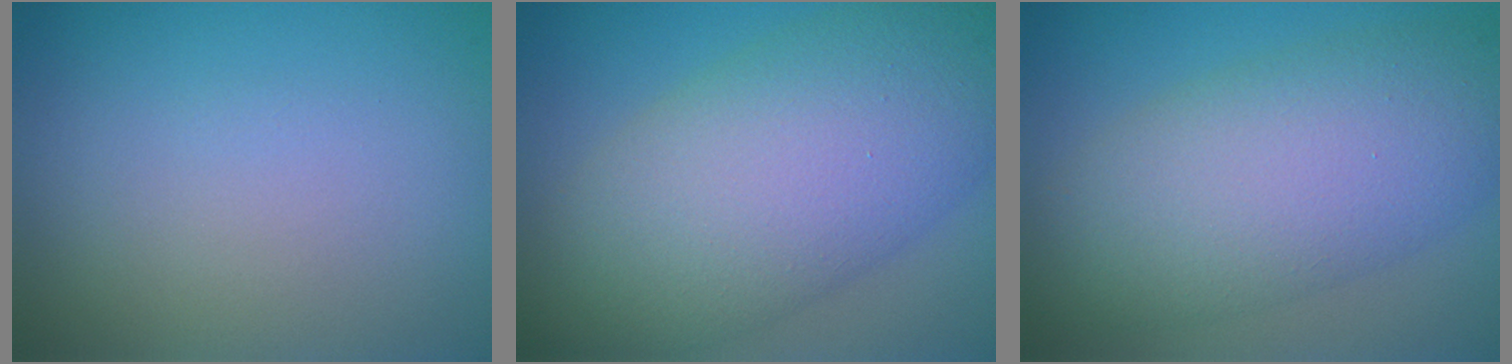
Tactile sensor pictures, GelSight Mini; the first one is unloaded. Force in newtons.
{"total": 11.1, "press": 11.1, "slide": 0.2}
{"total": 8.3, "press": 8.3, "slide": 0.1}